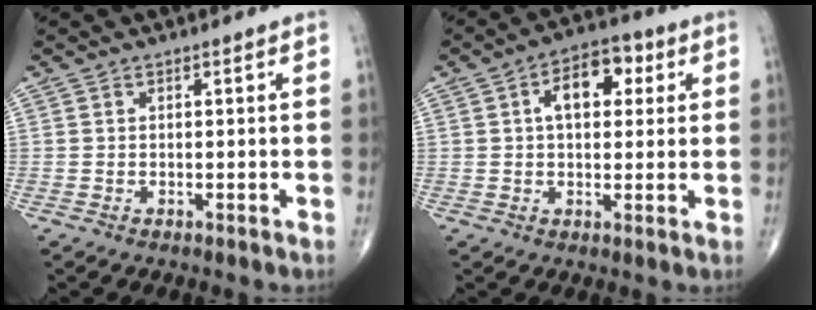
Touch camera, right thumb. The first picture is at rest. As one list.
[{"total": 9.2, "force": [2.4, 5.4, 7.0], "torque": [-0.082, 0.014, 0.030]}]